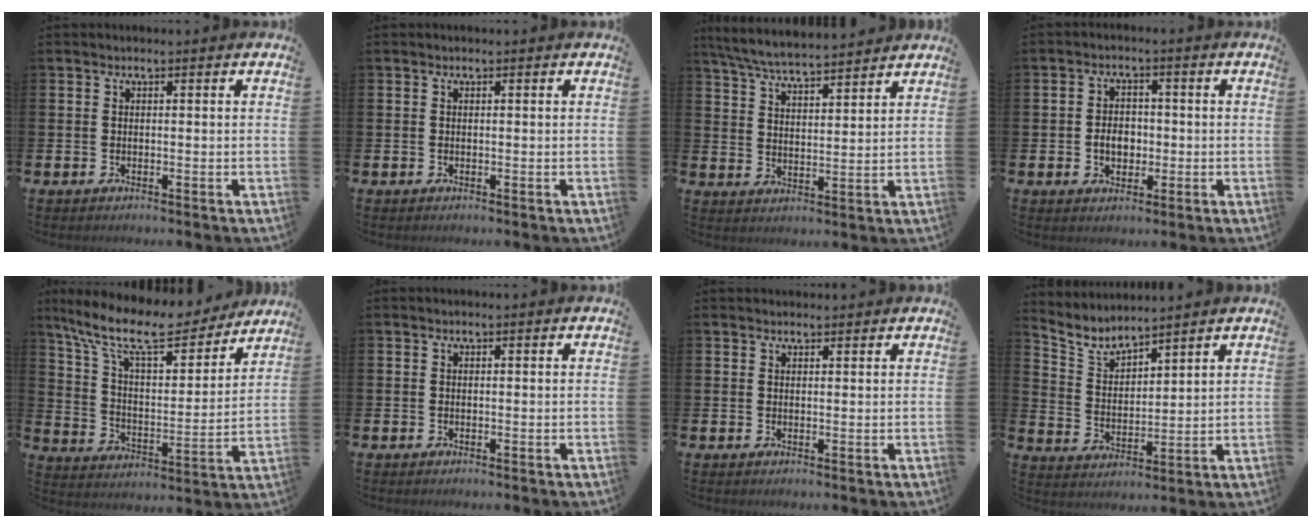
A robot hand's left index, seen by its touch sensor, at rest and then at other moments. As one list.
[{"total": 0.0}, {"total": 6.1, "force": [6.0, 0.3, 1.3], "torque": [-0.053, -0.033, 0.107]}, {"total": 3.7, "force": [-0.8, 2.8, 2.3], "torque": [-0.031, 0.001, -0.021]}, {"total": 12.7, "force": [11.0, 3.2, 5.7], "torque": [-0.145, -0.064, 0.188]}, {"total": 0.0}, {"total": 1.0, "force": [0.9, 0.3, 0.0], "torque": [0.008, 0.001, 0.015]}, {"total": 4.9, "force": [4.7, 0.9, 0.9], "torque": [-0.044, -0.029, 0.083]}]